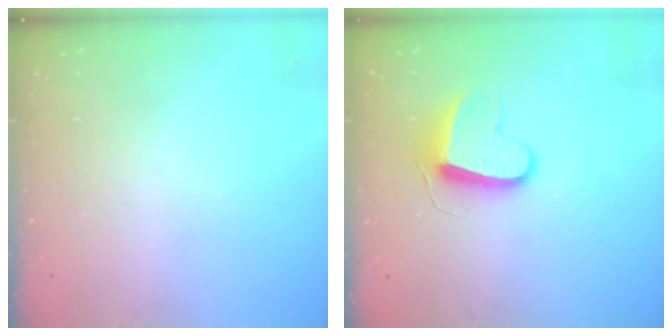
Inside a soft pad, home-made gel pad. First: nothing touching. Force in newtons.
{"total": 9.3, "press": 9.3, "slide": 0.1}